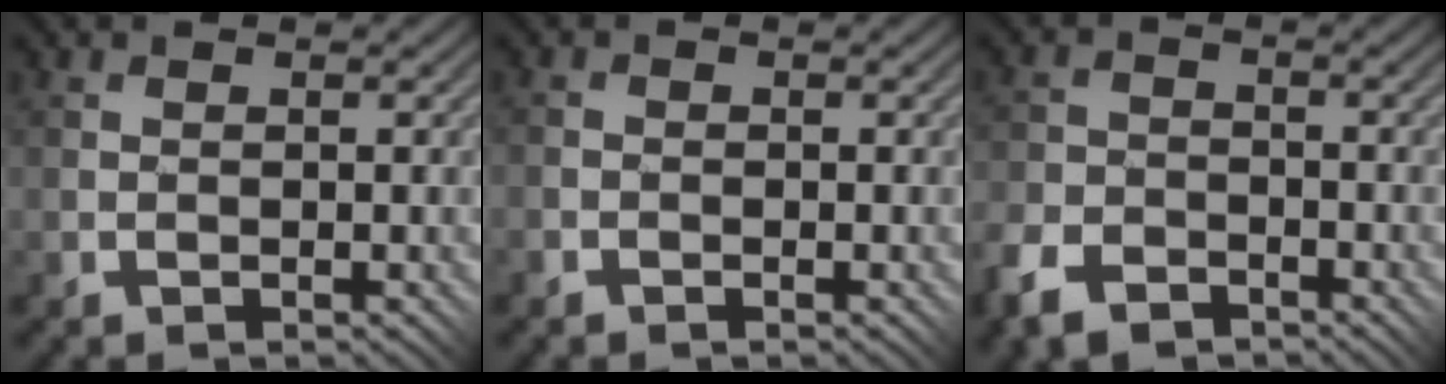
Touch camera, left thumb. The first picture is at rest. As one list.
[{"total": 1.2, "force": [-0.8, 0.9, 0.0], "torque": [0.009, 0.003, -0.024]}, {"total": 6.1, "force": [-4.4, 3.4, 2.4], "torque": [-0.063, -0.008, -0.093]}]